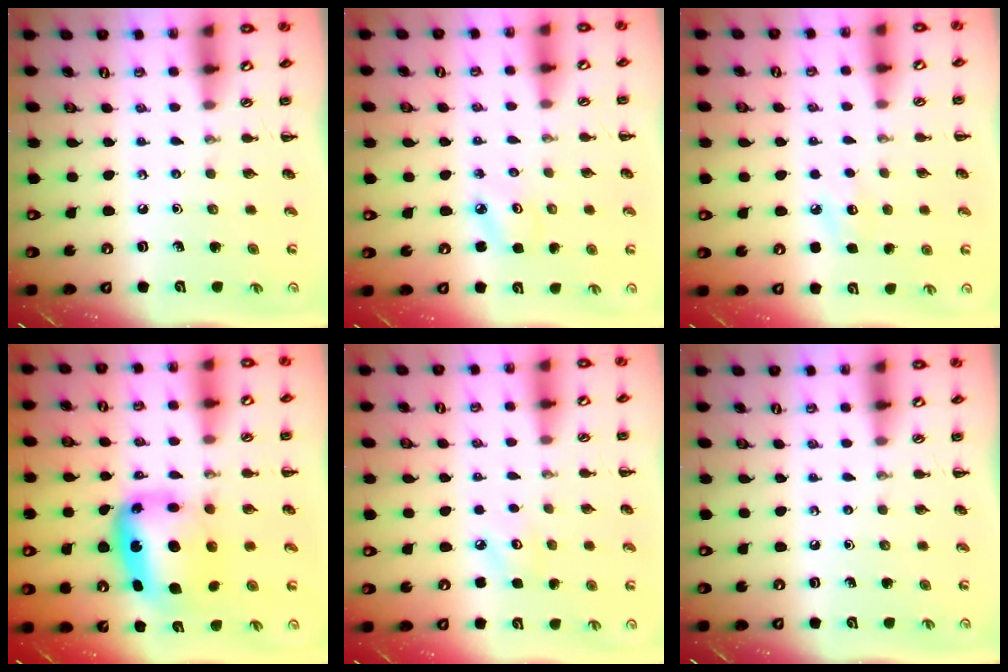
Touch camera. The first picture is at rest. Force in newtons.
{"total": 3.1, "press": 3.0, "slide": 0.5}
{"total": 6.7, "press": 6.5, "slide": 1.6}
{"total": 9.9, "press": 9.5, "slide": 2.7}
{"total": 3.4, "press": 3.3, "slide": 0.7}
{"total": 0.0}